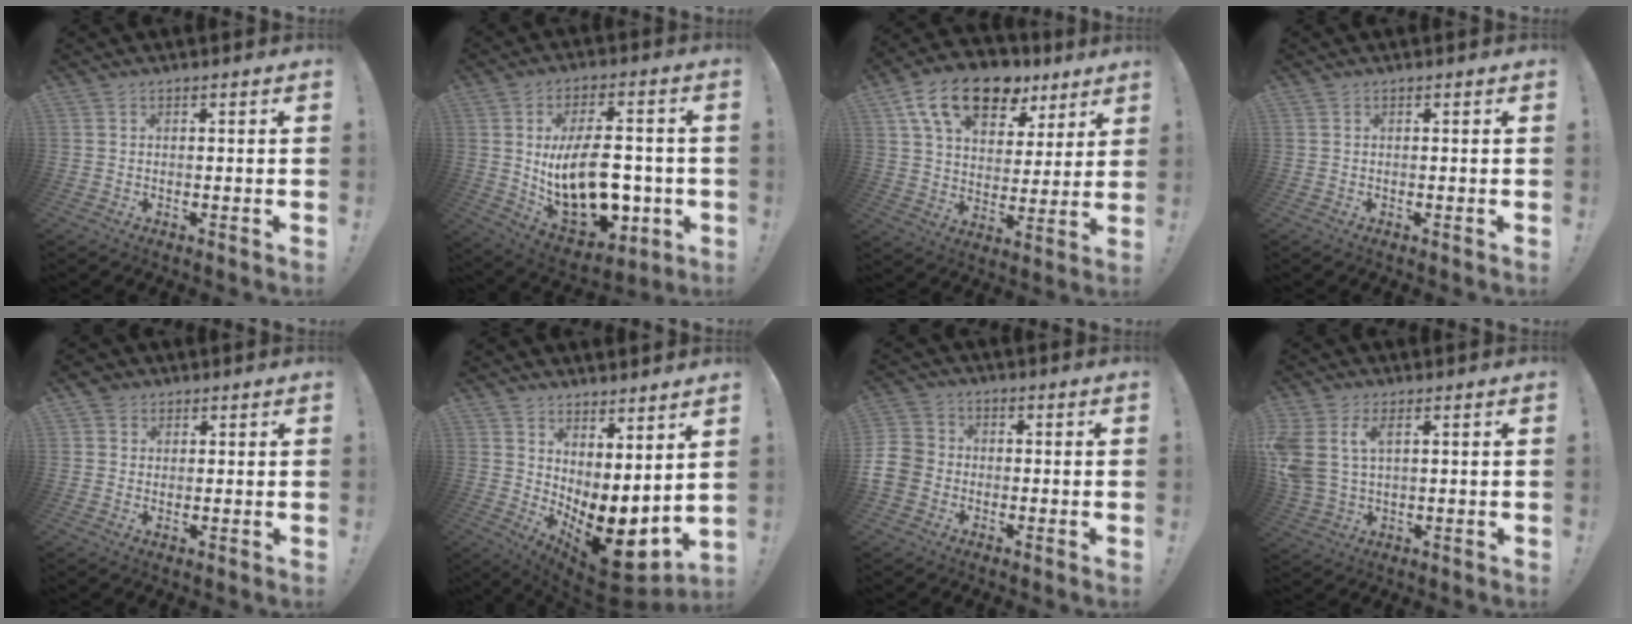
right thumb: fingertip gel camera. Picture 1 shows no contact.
{"total": 21.0, "force": [-1.4, 12.0, 17.2], "torque": [-0.291, -0.005, -0.014]}
{"total": 17.7, "force": [10.6, 9.9, 10.1], "torque": [-0.167, -0.055, 0.188]}
{"total": 0.0}
{"total": 3.2, "force": [1.7, 2.6, 0.7], "torque": [-0.007, -0.006, 0.032]}
{"total": 11.5, "force": [-2.6, 5.2, 9.9], "torque": [-0.114, -0.007, -0.025]}
{"total": 8.0, "force": [-2.0, 7.0, 3.4], "torque": [-0.082, 0.026, -0.033]}
{"total": 8.0, "force": [3.4, 4.8, 5.4], "torque": [-0.126, -0.007, 0.065]}